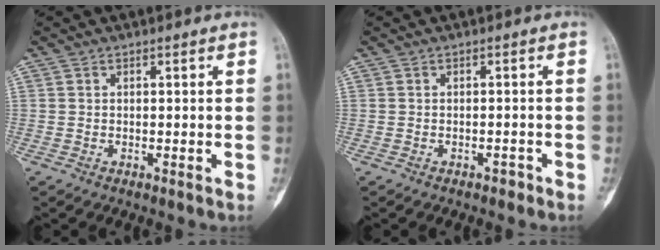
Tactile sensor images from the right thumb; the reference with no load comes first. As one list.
[{"total": 1.1, "force": [-0.9, 0.5, 0.4], "torque": [-0.008, 0.008, -0.012]}]